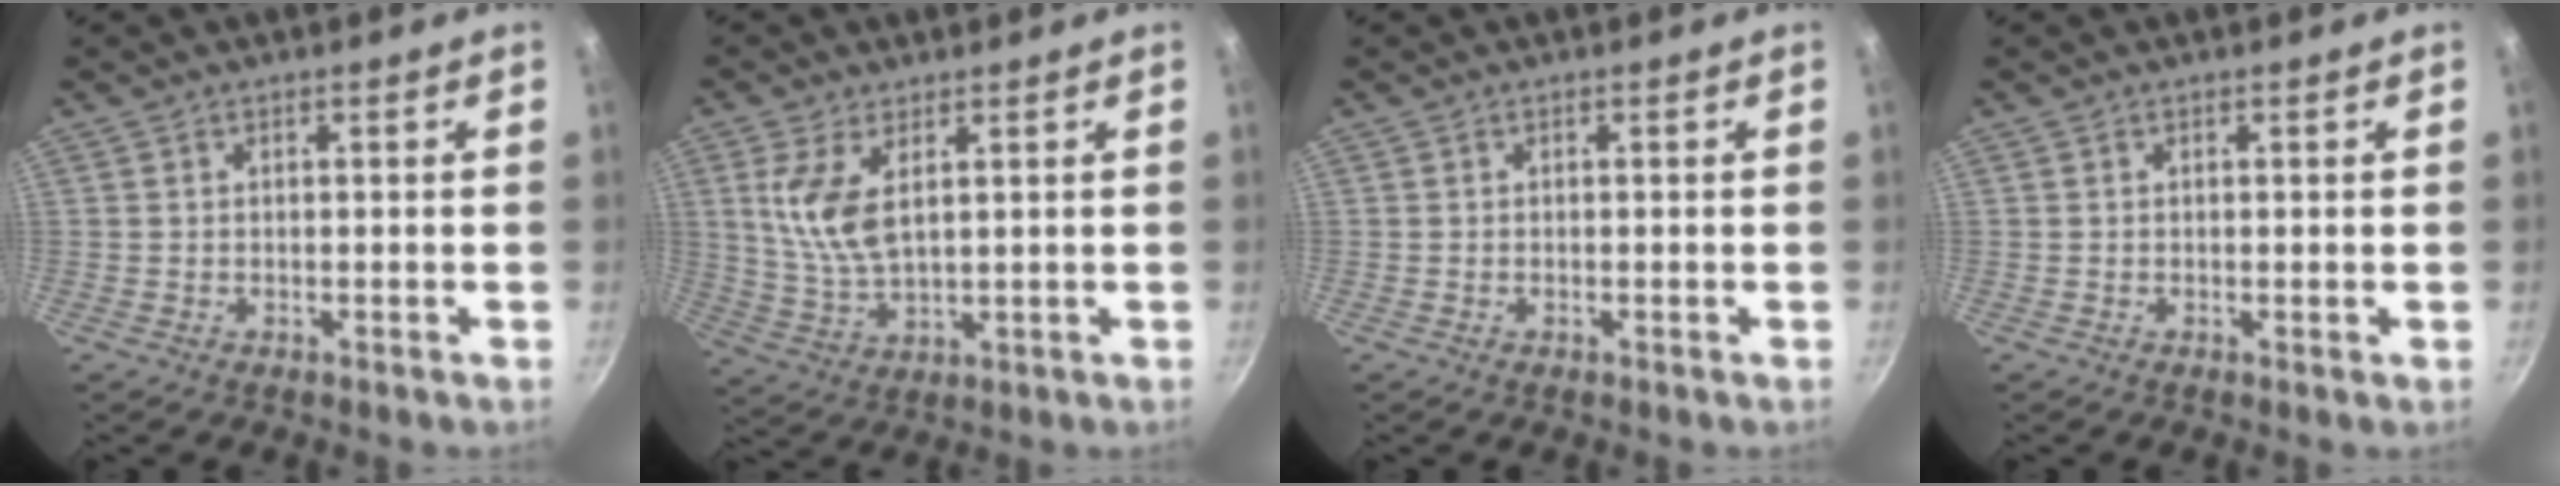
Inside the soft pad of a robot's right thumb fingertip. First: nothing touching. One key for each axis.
{"total": 8.6, "fx": 2.8, "fy": 4.2, "fz": 7.0, "tx": -0.140, "ty": -0.022, "tz": 0.063}
{"total": 0.0}
{"total": 0.0}